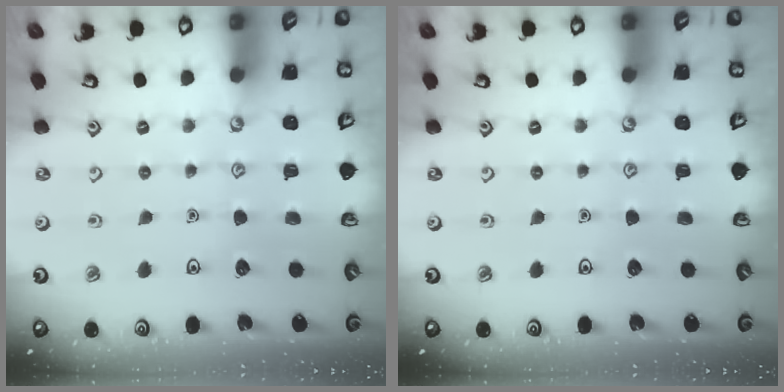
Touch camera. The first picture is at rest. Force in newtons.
{"total": 0.0}